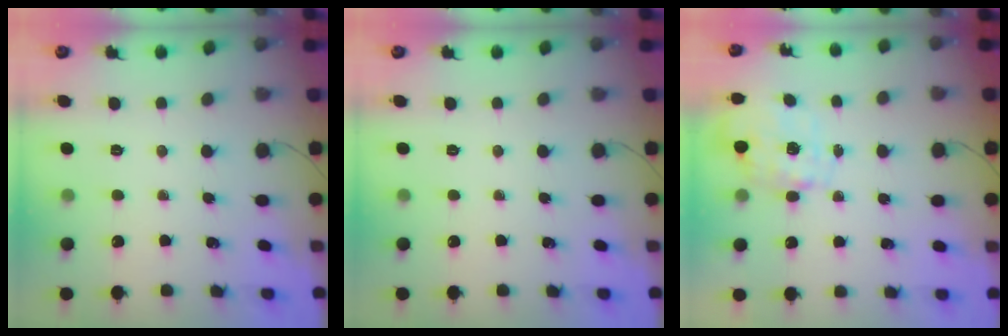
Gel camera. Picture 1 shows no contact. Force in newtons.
{"total": 0.0}
{"total": 2.8, "press": 2.7, "slide": 0.9}